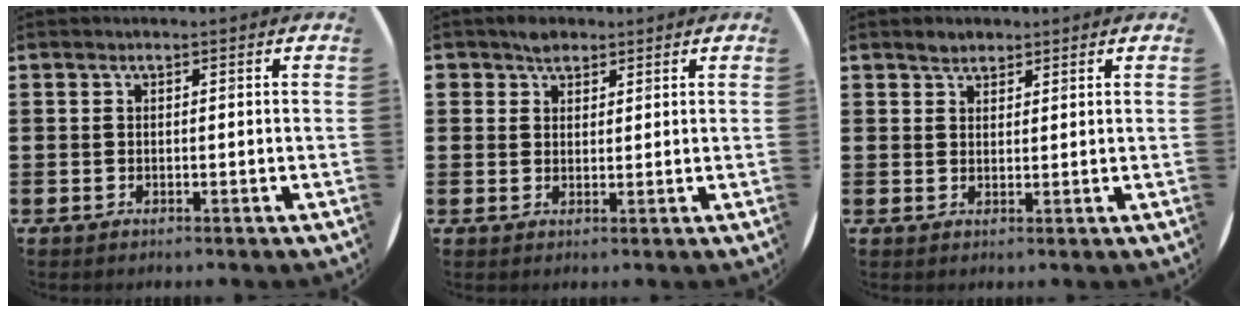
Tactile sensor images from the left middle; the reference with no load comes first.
{"total": 2.2, "force": [1.8, 1.2, 0.2], "torque": [0.001, -0.002, 0.035]}
{"total": 1.9, "force": [1.7, 0.8, 0.2], "torque": [-0.007, 0.004, 0.033]}